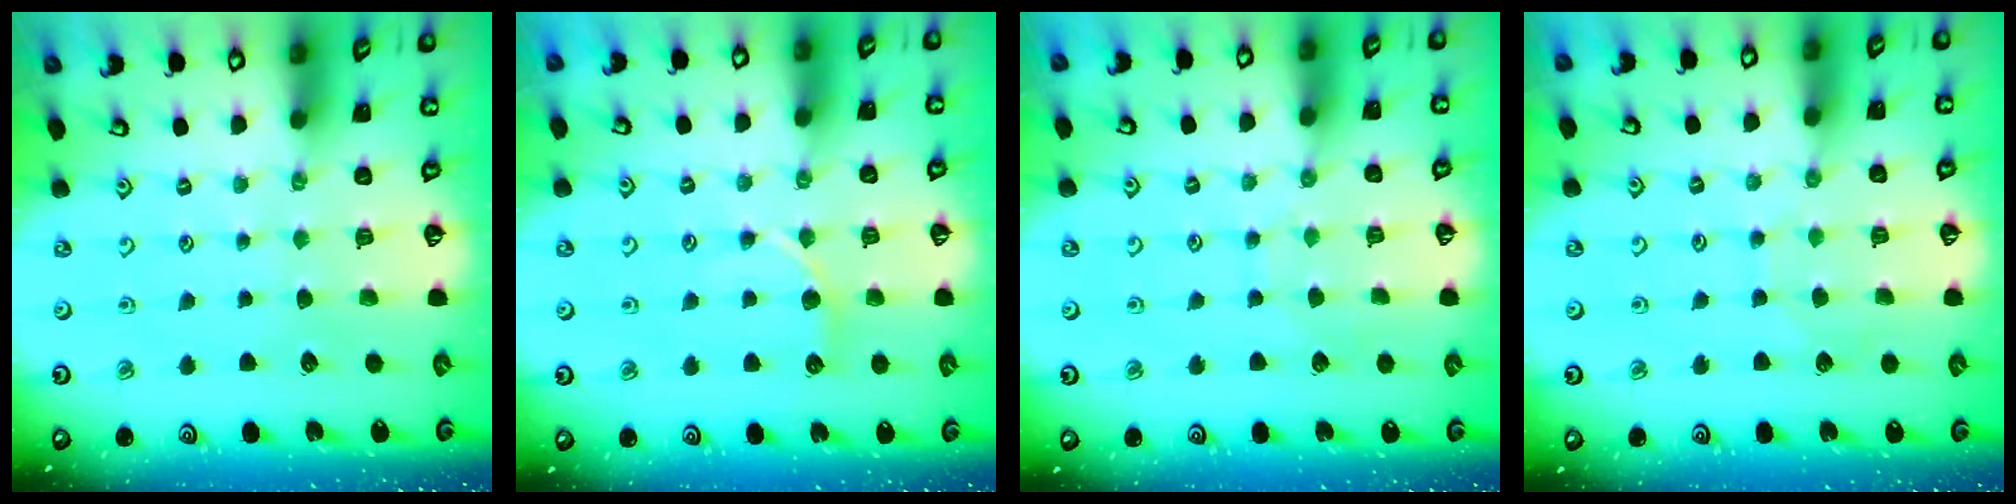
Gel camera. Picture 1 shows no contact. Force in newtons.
{"total": 6.5, "press": 6.5, "slide": 0.3}
{"total": 6.2, "press": 6.2, "slide": 0.6}
{"total": 3.6, "press": 3.6, "slide": 0.4}